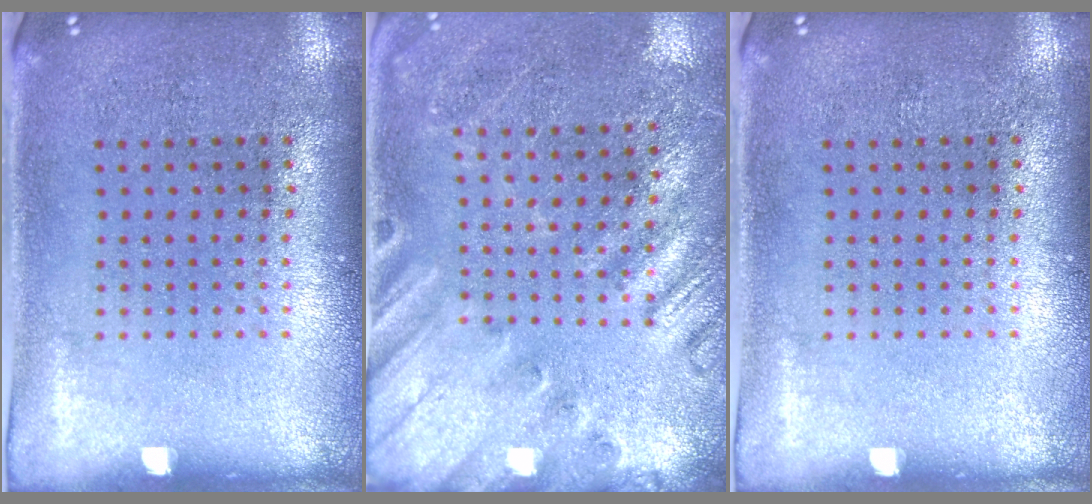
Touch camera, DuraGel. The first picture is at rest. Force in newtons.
{"total": 2.3, "press": 2.0, "slide": 1.0}
{"total": 0.0}